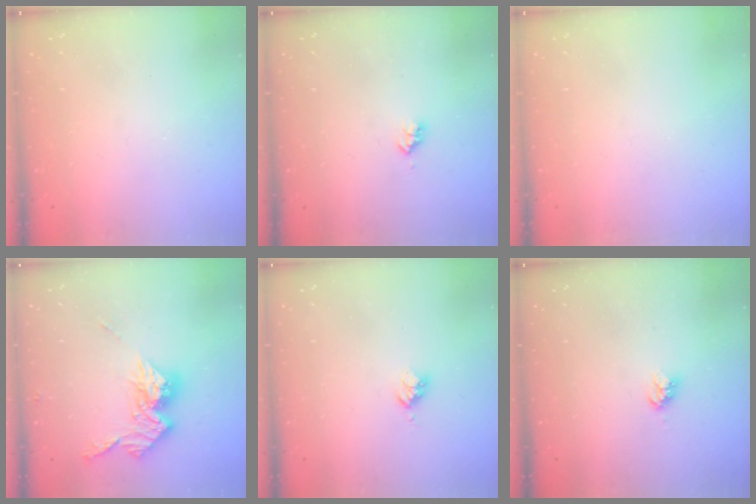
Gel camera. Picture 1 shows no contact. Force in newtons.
{"total": 3.1, "press": 3.1, "slide": 0.4}
{"total": 0.0}
{"total": 12.8, "press": 12.7, "slide": 1.1}
{"total": 3.0, "press": 2.9, "slide": 0.4}
{"total": 3.9, "press": 3.9, "slide": 0.4}